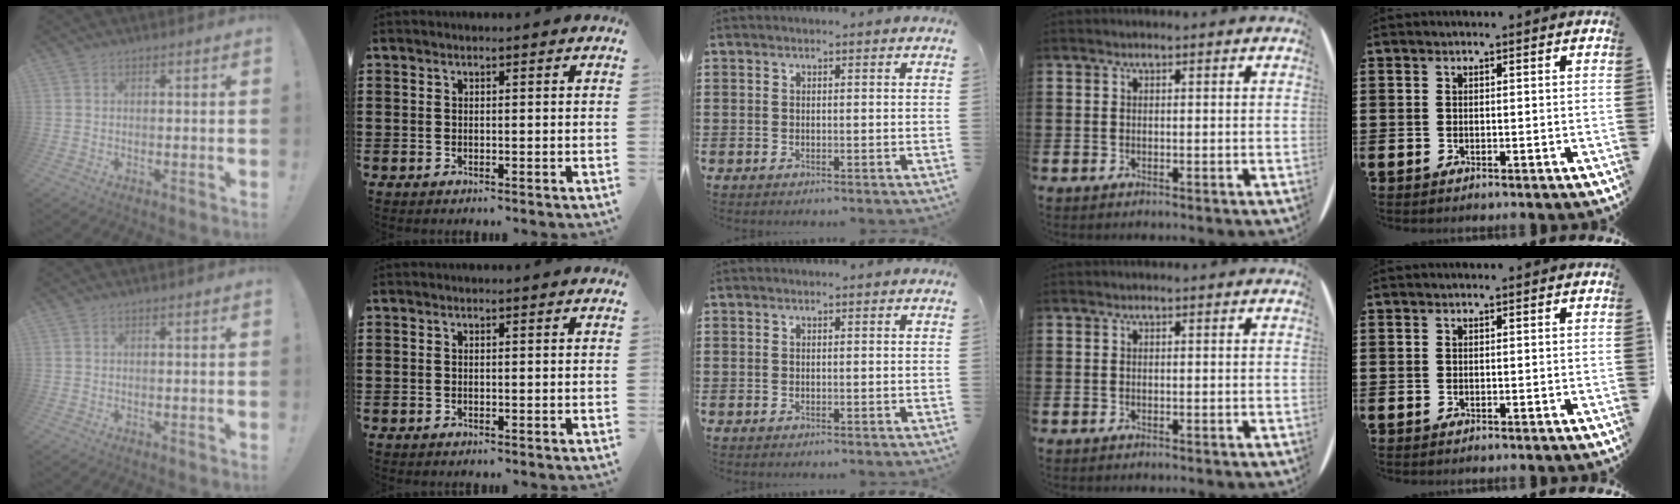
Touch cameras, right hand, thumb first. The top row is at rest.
{}